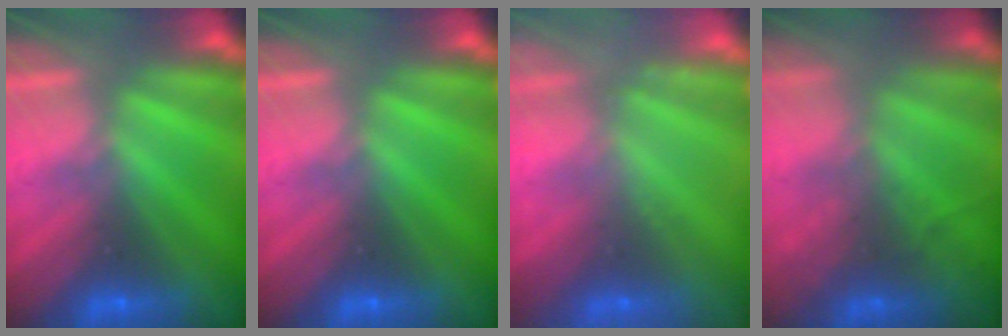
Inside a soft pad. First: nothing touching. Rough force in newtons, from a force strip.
{"total": 0.0}
{"total": 2.2}
{"total": 10.3}